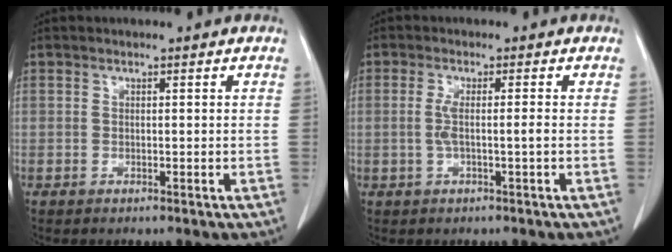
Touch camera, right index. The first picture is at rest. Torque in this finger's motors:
{"motor_torque": [0.43, -0.11, 0.22, 0.07]}